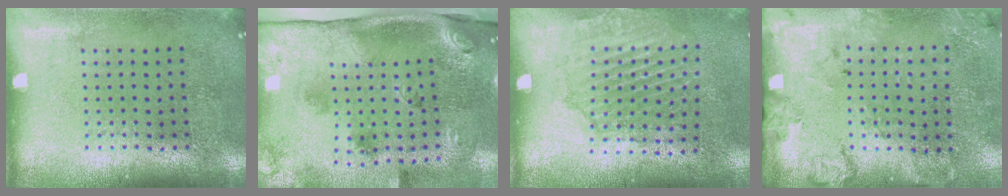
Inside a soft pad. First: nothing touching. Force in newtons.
{"total": 3.4, "press": 2.1, "slide": 2.7}
{"total": 1.6, "press": 1.5, "slide": 0.4}
{"total": 1.8, "press": 1.5, "slide": 1.0}